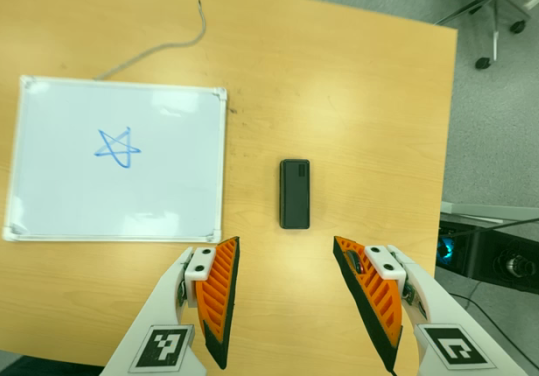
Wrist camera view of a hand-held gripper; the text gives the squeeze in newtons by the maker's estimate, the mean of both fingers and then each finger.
{"total": 0.0}